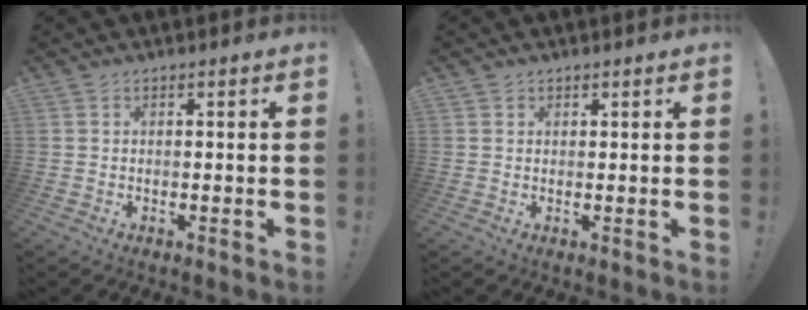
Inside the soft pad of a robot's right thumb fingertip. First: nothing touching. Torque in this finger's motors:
{"motor_torque": [-0.01, -0.13, -0.23, 0.15, 0.03]}